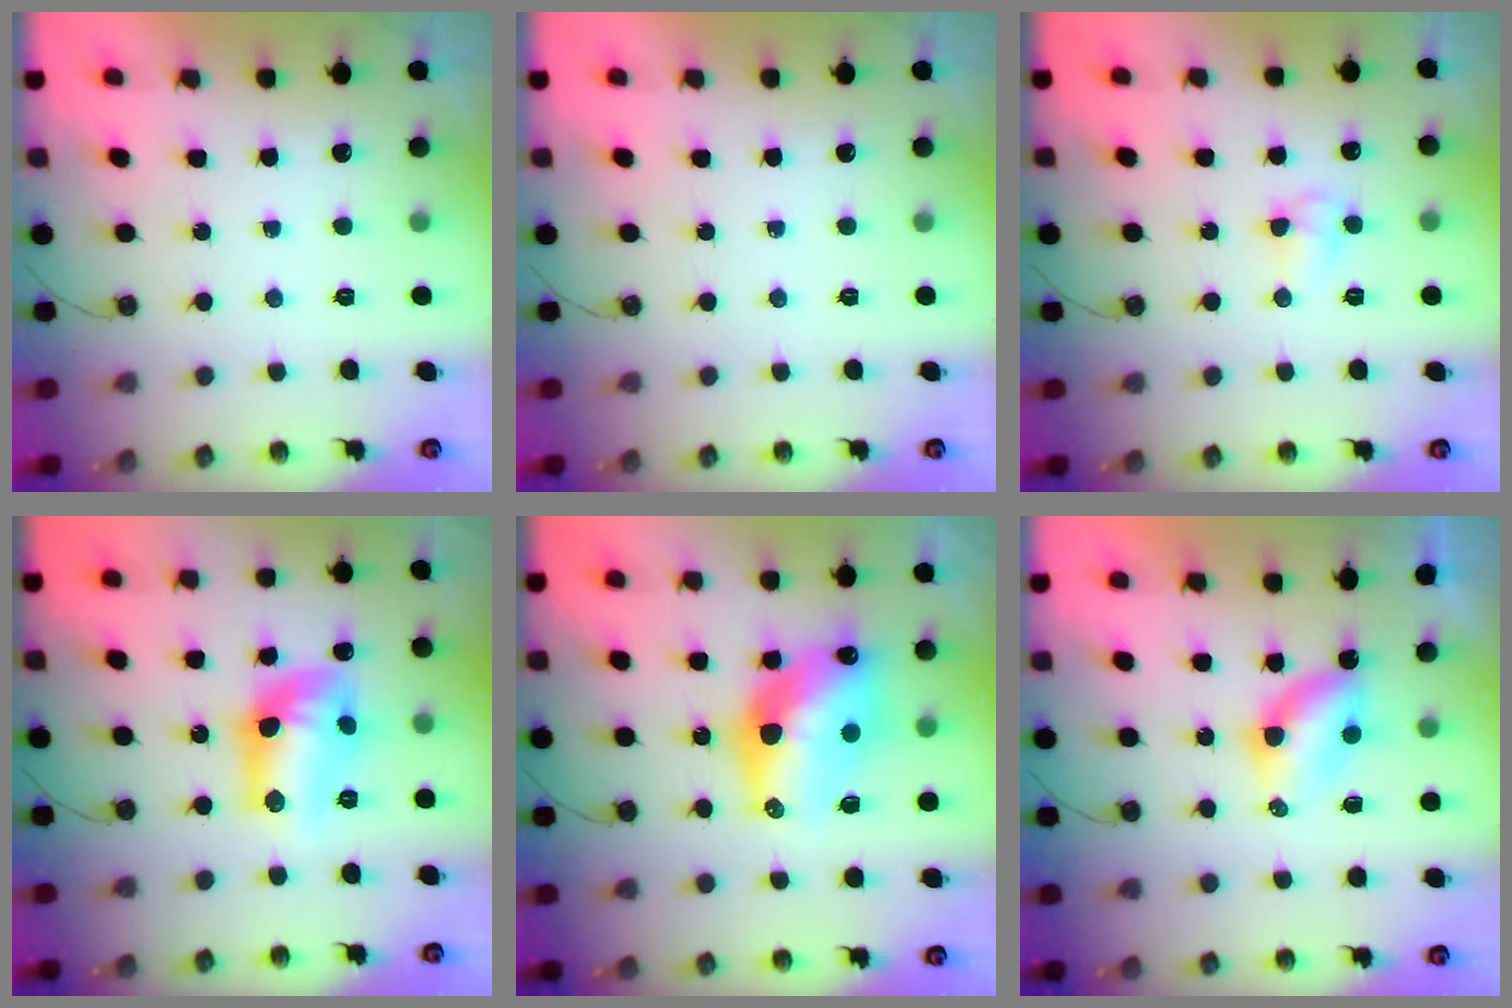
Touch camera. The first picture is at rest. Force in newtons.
{"total": 0.0}
{"total": 4.2, "press": 4.2, "slide": 0.8}
{"total": 13.7, "press": 13.7, "slide": 0.8}
{"total": 16.6, "press": 16.5, "slide": 1.4}
{"total": 5.3, "press": 5.2, "slide": 0.6}